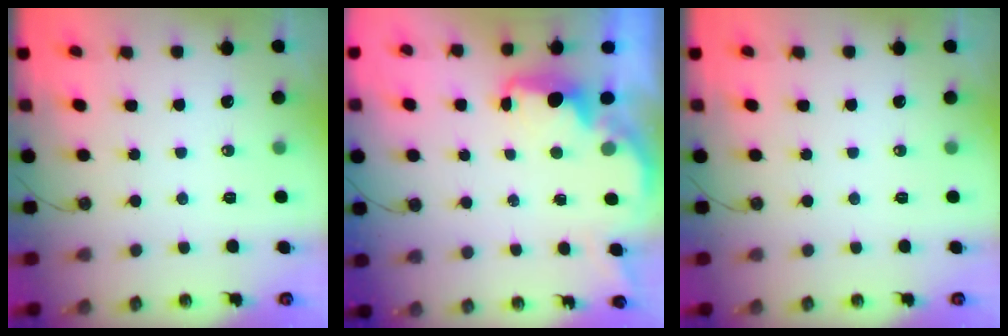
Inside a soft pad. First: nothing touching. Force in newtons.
{"total": 2.2, "press": 2.0, "slide": 0.8}
{"total": 0.0}